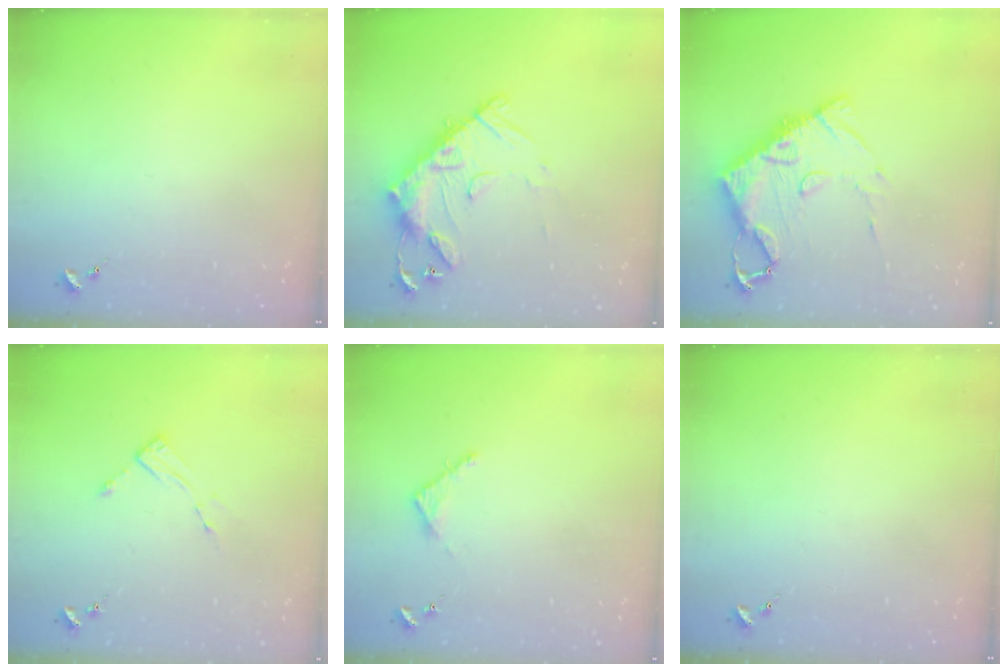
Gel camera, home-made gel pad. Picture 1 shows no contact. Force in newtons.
{"total": 15.5, "press": 15.4, "slide": 1.5}
{"total": 14.3, "press": 14.2, "slide": 1.3}
{"total": 4.8, "press": 4.7, "slide": 0.3}
{"total": 3.5, "press": 3.5, "slide": 0.3}
{"total": 0.0}